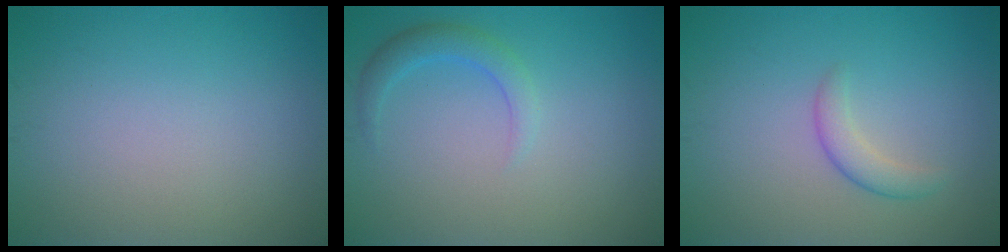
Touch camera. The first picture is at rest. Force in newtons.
{"total": 2.1, "press": 2.1, "slide": 0.1}
{"total": 1.9, "press": 1.9, "slide": 0.0}